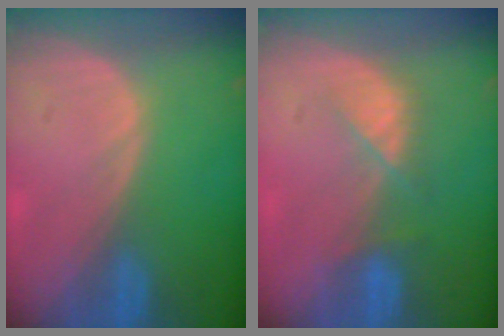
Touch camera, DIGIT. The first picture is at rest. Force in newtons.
{"total": 3.7, "press": 3.7, "slide": 0.6}